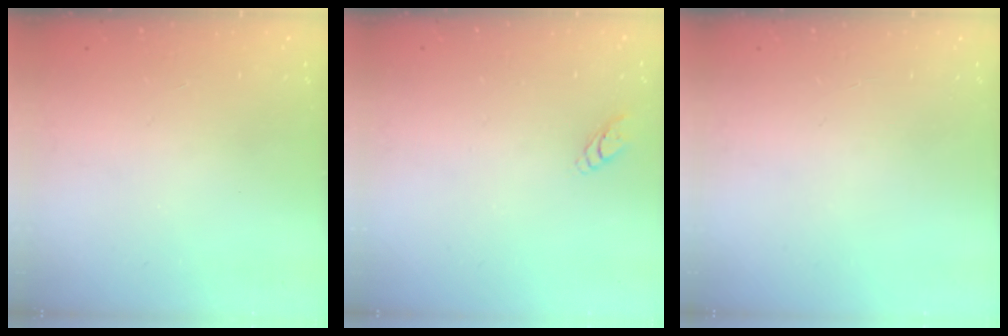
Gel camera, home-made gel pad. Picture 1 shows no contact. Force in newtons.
{"total": 2.8, "press": 2.8, "slide": 0.3}
{"total": 2.3, "press": 2.3, "slide": 0.2}